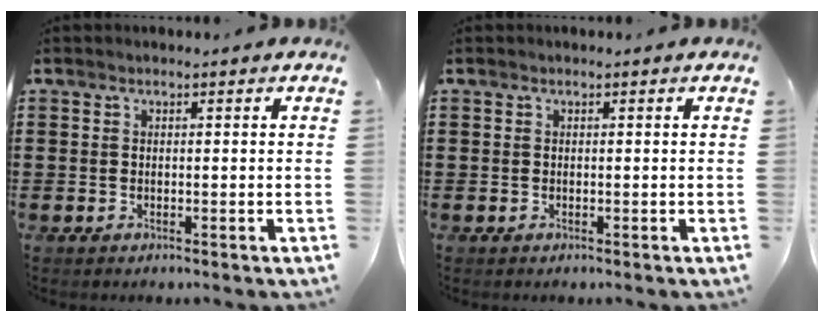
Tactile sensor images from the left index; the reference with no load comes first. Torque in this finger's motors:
{"motor_torque": [0.00, 0.00, 0.00, 0.00]}